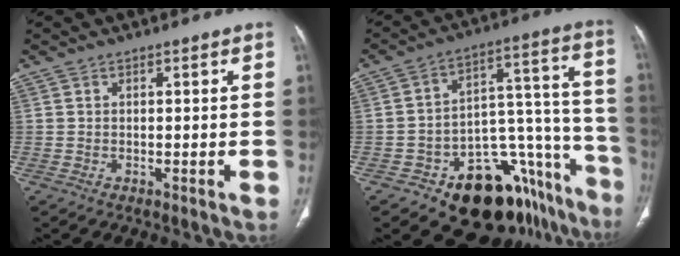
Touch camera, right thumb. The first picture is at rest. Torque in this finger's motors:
{"motor_torque": [1.30, -0.82, 0.33, -0.98, 0.25]}